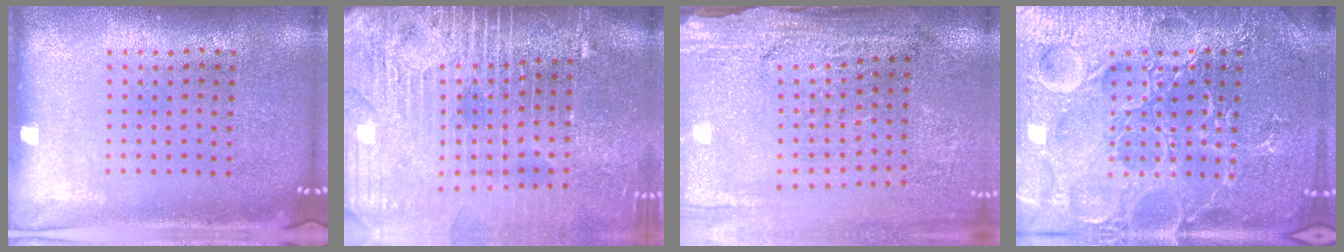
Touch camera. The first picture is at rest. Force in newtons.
{"total": 4.4, "press": 3.8, "slide": 2.2}
{"total": 3.0, "press": 2.9, "slide": 0.8}
{"total": 7.4, "press": 7.4, "slide": 0.9}